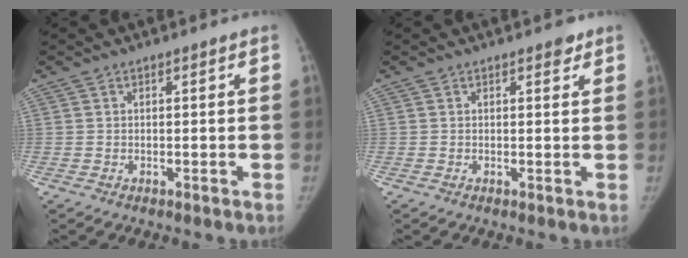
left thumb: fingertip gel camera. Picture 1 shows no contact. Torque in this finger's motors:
{"motor_torque": [0.62, -0.17, 0.79, -0.64, 0.12]}